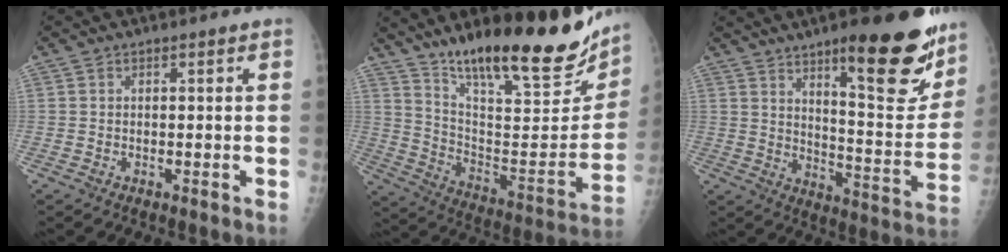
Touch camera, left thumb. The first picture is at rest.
{"total": 26.8, "force": [19.4, 6.0, 17.5], "torque": [-0.238, -0.092, 0.308]}
{"total": 21.8, "force": [13.2, 5.5, 16.4], "torque": [-0.186, -0.082, 0.195]}